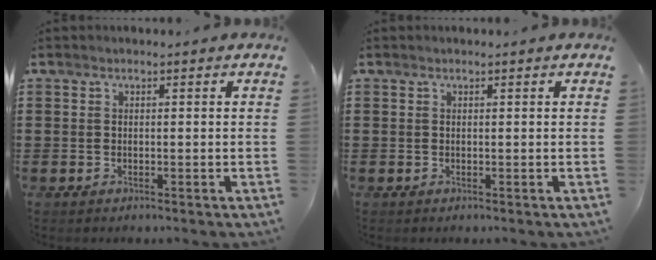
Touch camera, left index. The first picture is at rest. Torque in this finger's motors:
{"motor_torque": [-0.03, 0.00, 0.00, 0.00]}